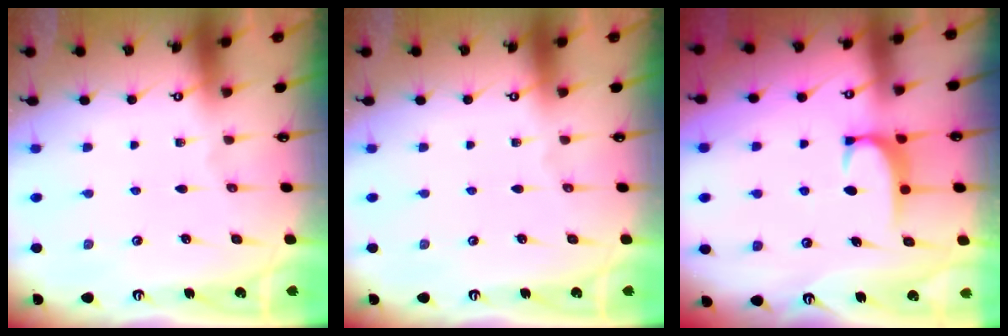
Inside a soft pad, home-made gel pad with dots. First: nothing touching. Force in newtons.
{"total": 0.0}
{"total": 1.6, "press": 1.5, "slide": 0.5}